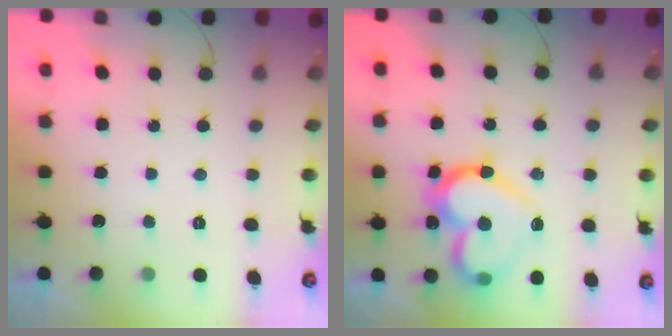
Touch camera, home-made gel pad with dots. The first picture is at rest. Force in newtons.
{"total": 20.6, "press": 20.6, "slide": 1.9}